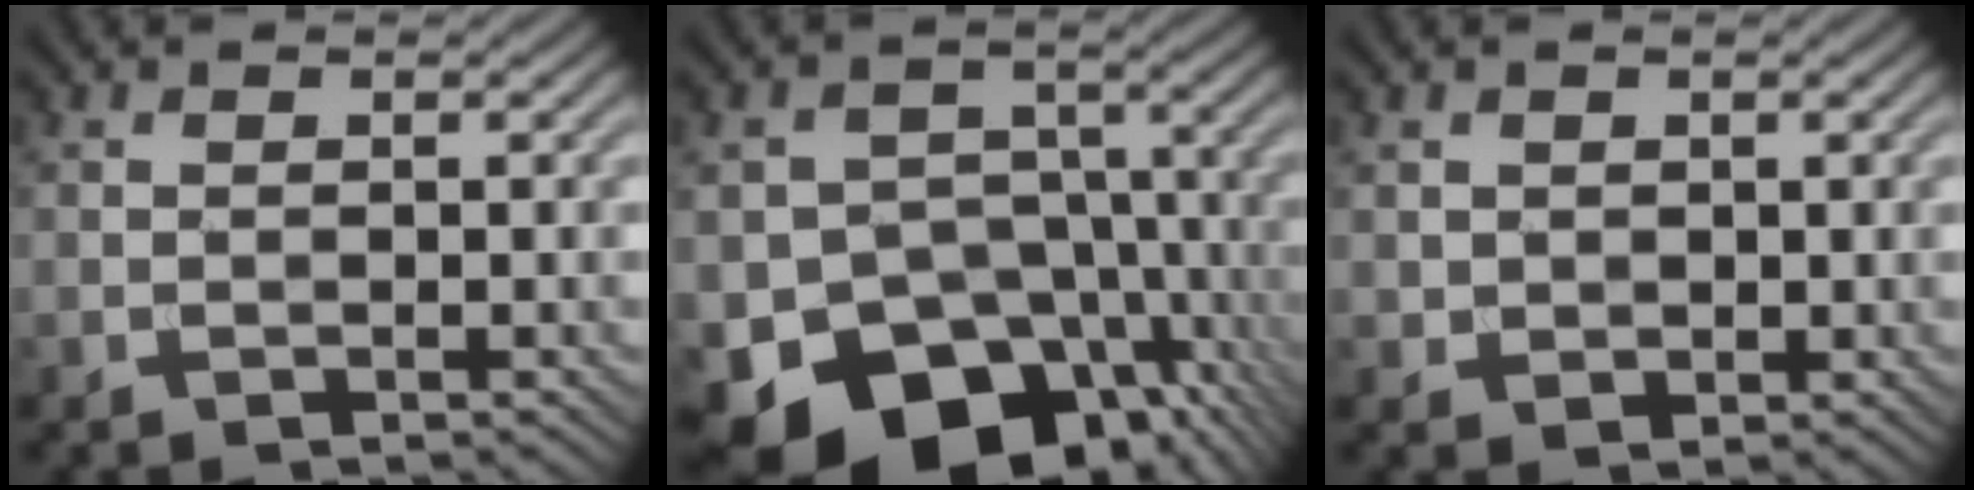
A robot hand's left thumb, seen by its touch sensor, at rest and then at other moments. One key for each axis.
{"total": 18.5, "fx": -10.6, "fy": 13.1, "fz": 7.6, "tx": -0.135, "ty": -0.047, "tz": -0.156}
{"total": 1.6, "fx": 0.8, "fy": 1.4, "fz": 0.5, "tx": -0.017, "ty": -0.005, "tz": 0.018}